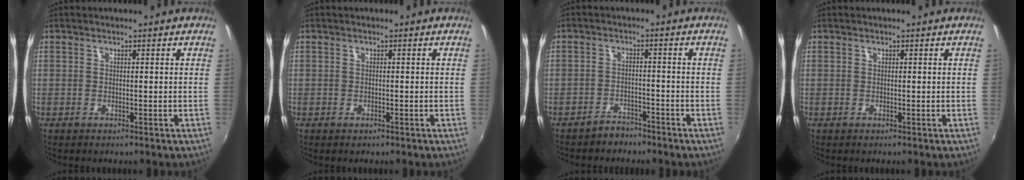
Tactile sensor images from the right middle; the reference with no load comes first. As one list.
[{"total": 0.5, "force": [-0.4, 0.4, 0.1], "torque": [-0.002, -0.003, -0.007]}, {"total": 3.3, "force": [-3.0, 1.5, 0.2], "torque": [-0.013, 0.008, -0.046]}, {"total": 0.0}]